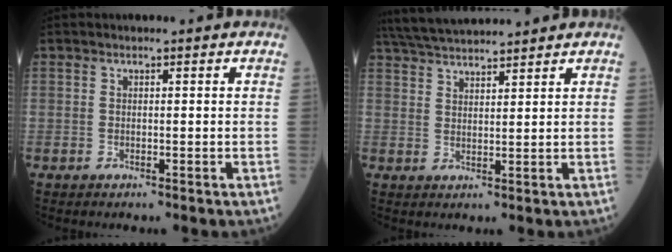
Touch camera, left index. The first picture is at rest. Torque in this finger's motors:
{"motor_torque": [-0.10, -0.43, 0.09, 0.06]}